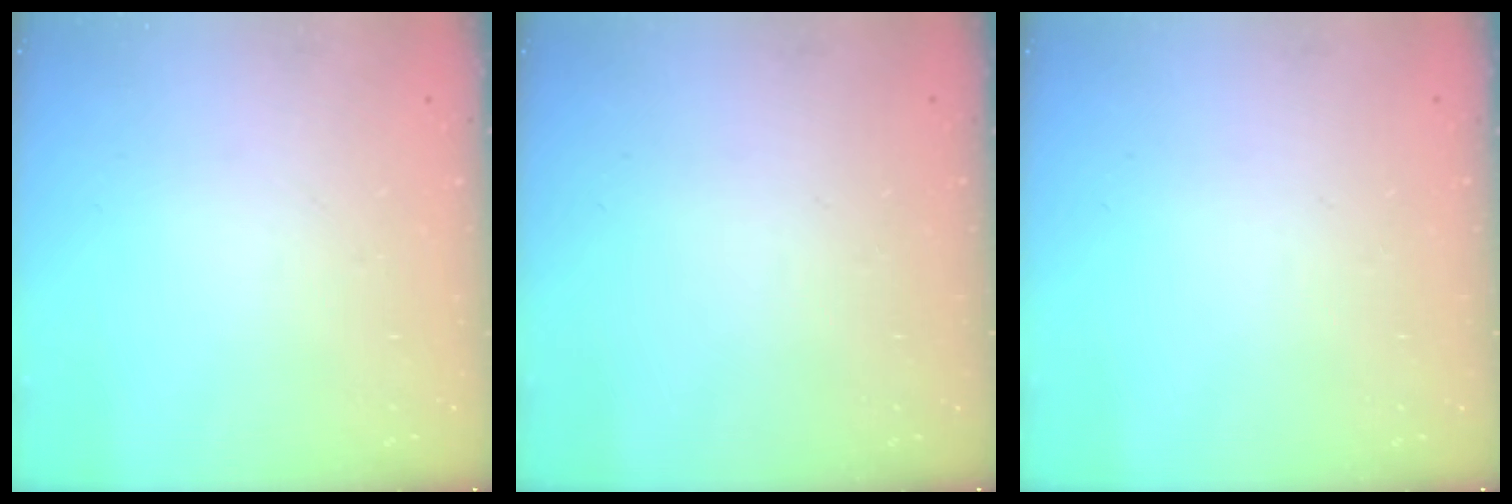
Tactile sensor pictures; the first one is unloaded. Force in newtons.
{"total": 0.0}
{"total": 0.0}